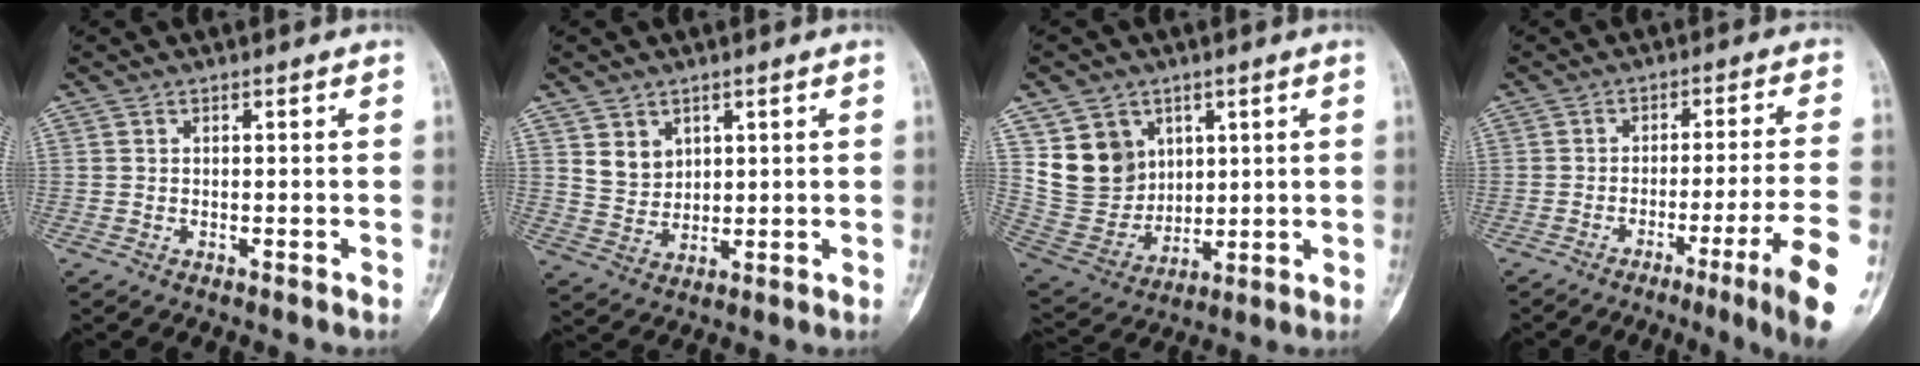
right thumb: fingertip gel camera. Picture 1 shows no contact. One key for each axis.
{"total": 4.9, "fx": 2.4, "fy": 3.8, "fz": 1.8, "tx": -0.012, "ty": -0.022, "tz": 0.055}
{"total": 12.5, "fx": 5.0, "fy": 10.4, "fz": 4.7, "tx": -0.060, "ty": -0.023, "tz": 0.117}
{"total": 13.1, "fx": -6.1, "fy": -0.1, "fz": 11.6, "tx": -0.162, "ty": 0.006, "tz": -0.087}